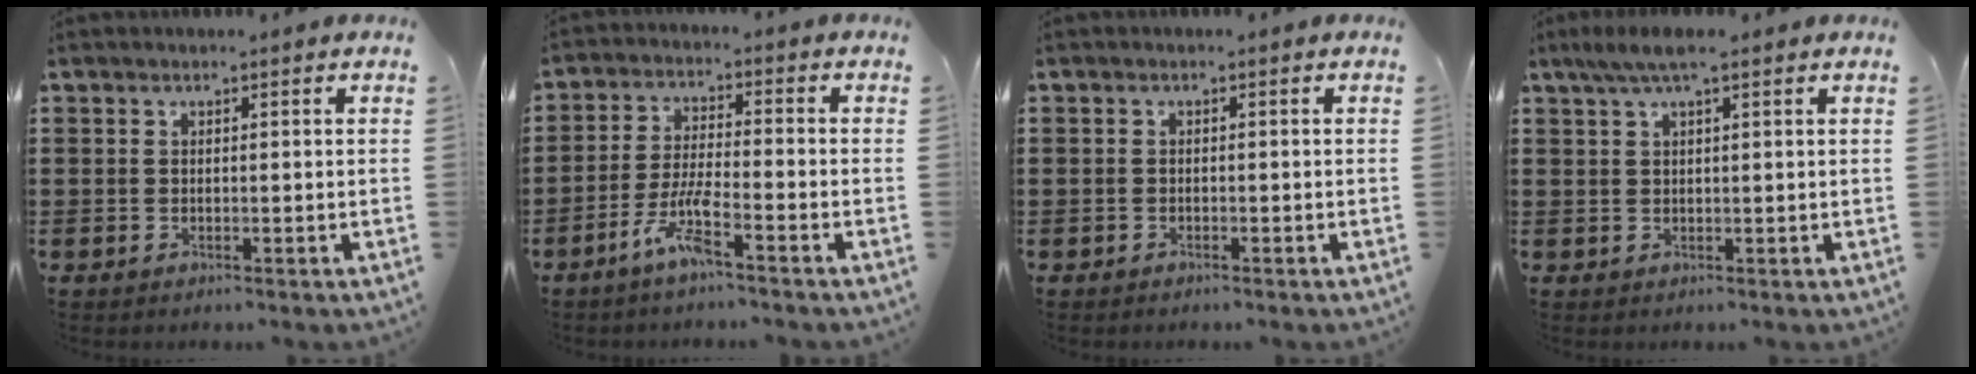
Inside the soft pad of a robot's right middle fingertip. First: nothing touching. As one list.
[{"total": 6.1, "force": [-4.0, 0.8, 4.6], "torque": [-0.103, -0.007, -0.075]}, {"total": 0.7, "force": [-0.7, 0.3, -0.1], "torque": [0.000, -0.002, -0.014]}, {"total": 3.4, "force": [2.0, 0.7, 2.6], "torque": [-0.055, 0.002, 0.035]}]